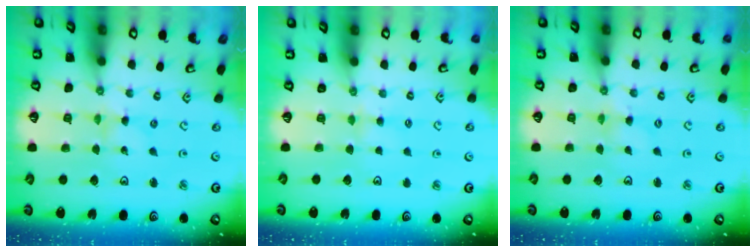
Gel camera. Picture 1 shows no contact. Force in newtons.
{"total": 3.7, "press": 3.6, "slide": 0.4}
{"total": 0.8, "press": 0.7, "slide": 0.3}